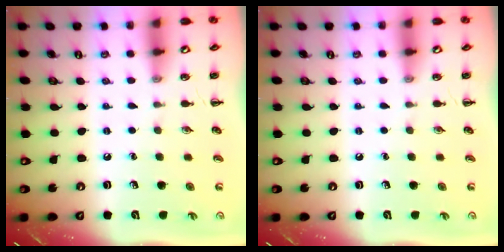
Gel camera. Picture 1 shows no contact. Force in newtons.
{"total": 0.0}